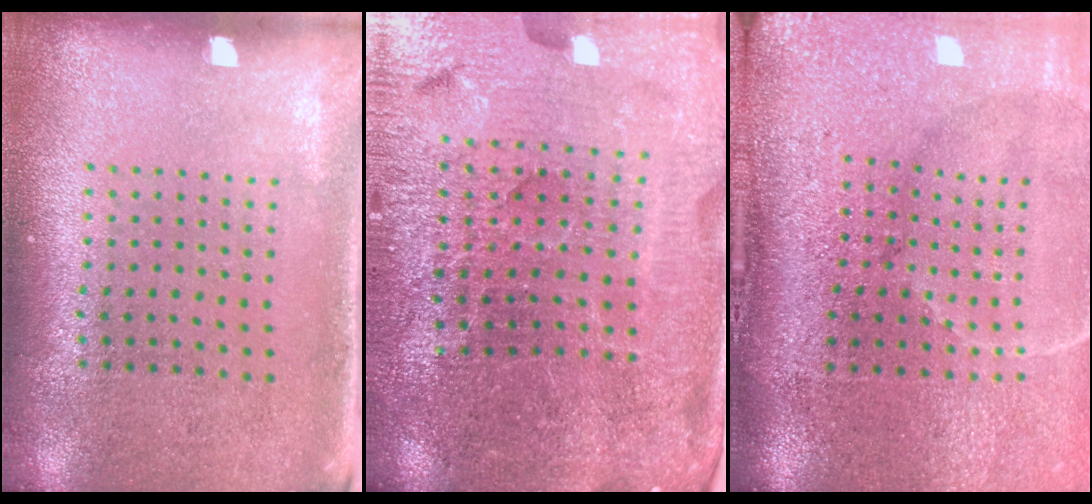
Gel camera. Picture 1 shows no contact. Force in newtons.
{"total": 4.8, "press": 4.6, "slide": 1.3}
{"total": 5.0, "press": 4.2, "slide": 2.7}